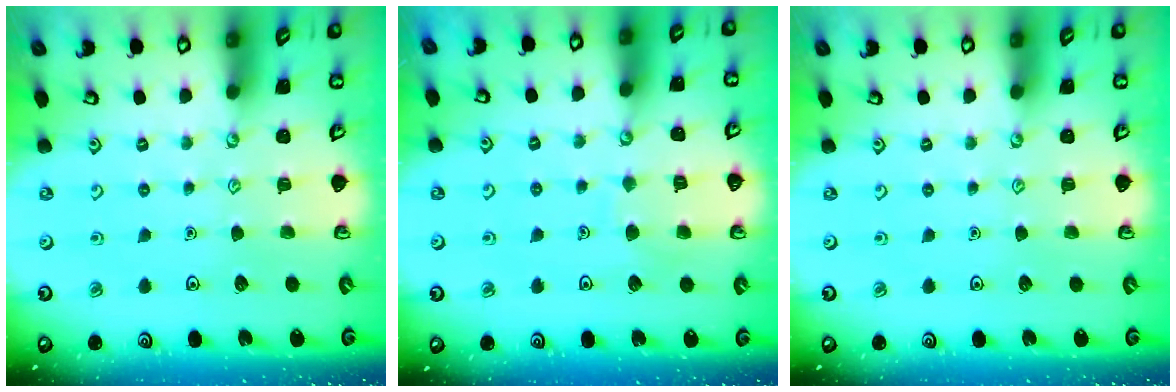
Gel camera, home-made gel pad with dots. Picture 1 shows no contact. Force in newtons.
{"total": 6.3, "press": 6.3, "slide": 0.5}
{"total": 0.0}